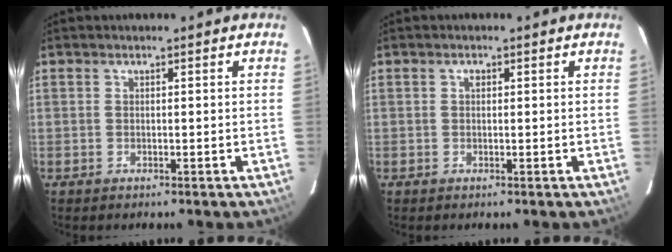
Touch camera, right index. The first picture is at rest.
{"total": 0.7, "force": [0.2, 0.5, 0.4], "torque": [-0.007, 0.004, 0.003]}